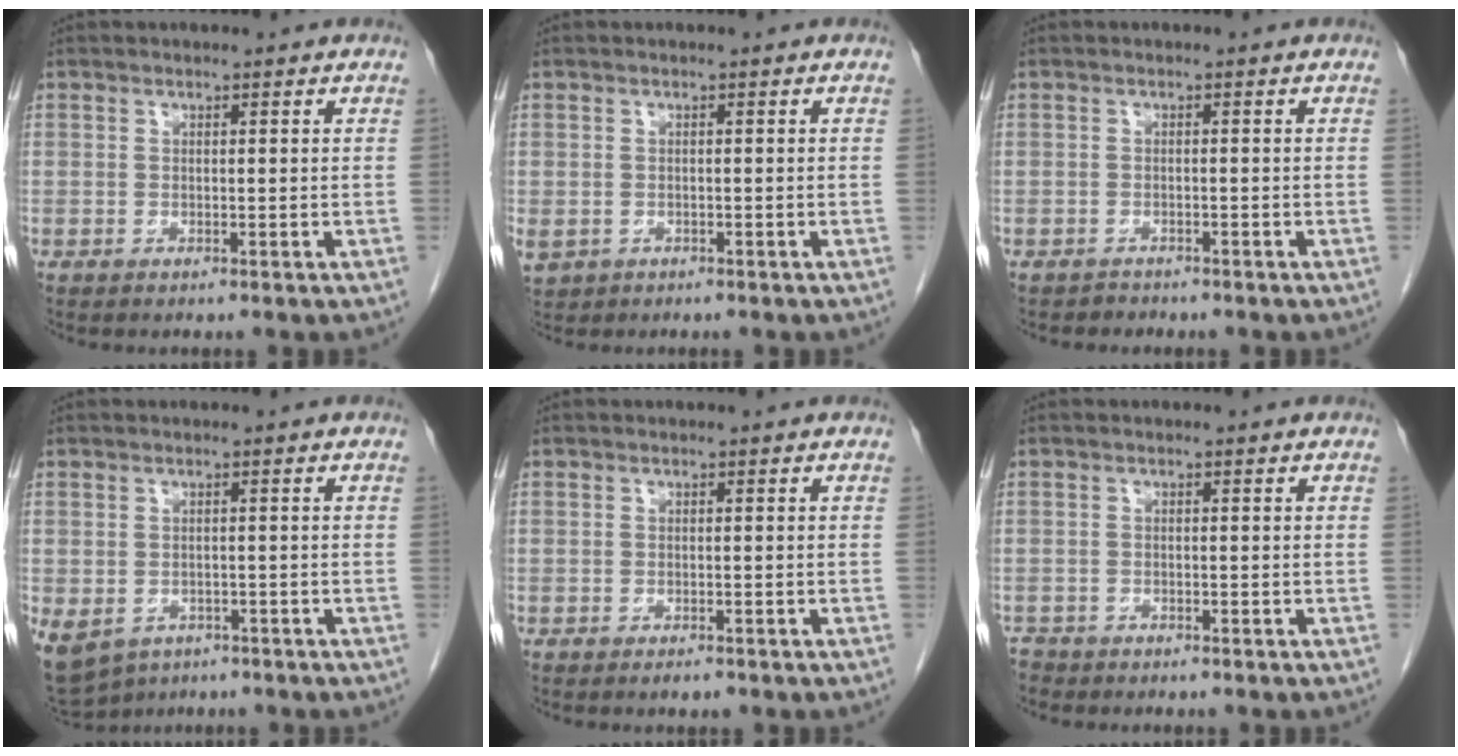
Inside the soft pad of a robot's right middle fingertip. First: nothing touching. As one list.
[{"total": 3.6, "force": [-1.6, 2.9, 1.2], "torque": [-0.029, -0.004, -0.021]}, {"total": 1.1, "force": [-1.0, 0.5, -0.2], "torque": [-0.002, 0.000, -0.018]}, {"total": 14.7, "force": [-7.3, 11.4, 5.8], "torque": [-0.181, -0.010, -0.091]}, {"total": 1.0, "force": [-0.7, 0.3, 0.5], "torque": [-0.008, -0.001, -0.007]}, {"total": 1.8, "force": [-1.6, 0.7, -0.1], "torque": [-0.004, -0.002, -0.030]}]